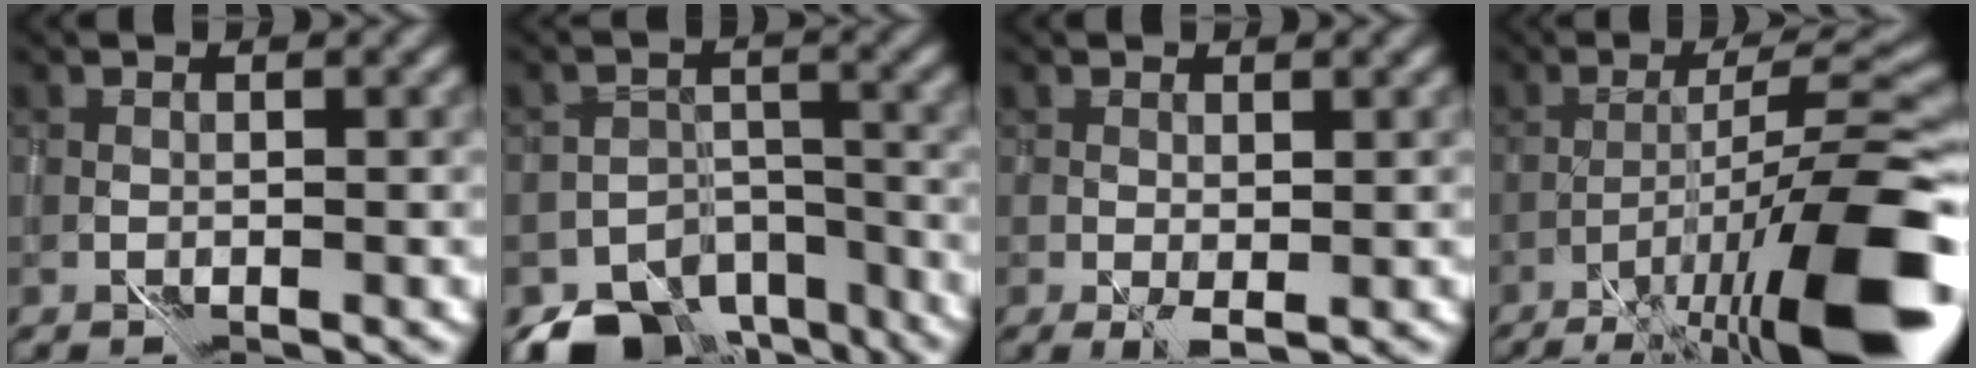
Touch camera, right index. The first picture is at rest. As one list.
[{"total": 8.2, "force": [-6.5, 4.5, 2.4], "torque": [-0.015, -0.006, -0.083]}, {"total": 1.3, "force": [0.6, 0.2, 1.2], "torque": [-0.024, 0.001, 0.013]}, {"total": 13.5, "force": [-6.5, 2.2, 11.7], "torque": [-0.180, 0.016, -0.096]}]